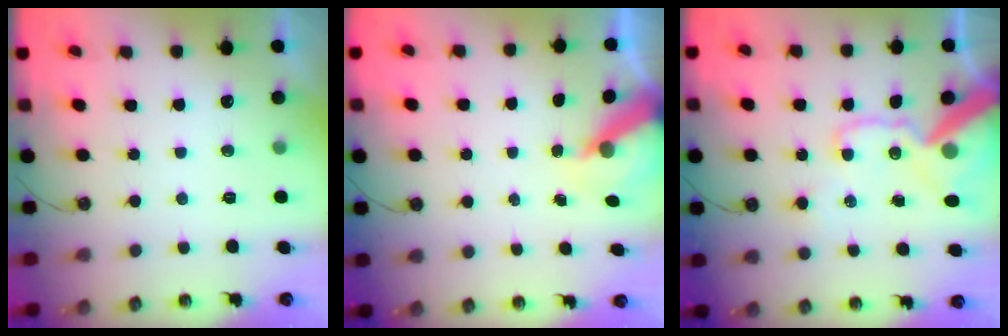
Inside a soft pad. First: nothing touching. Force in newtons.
{"total": 6.5, "press": 6.5, "slide": 0.5}
{"total": 19.1, "press": 18.9, "slide": 2.6}